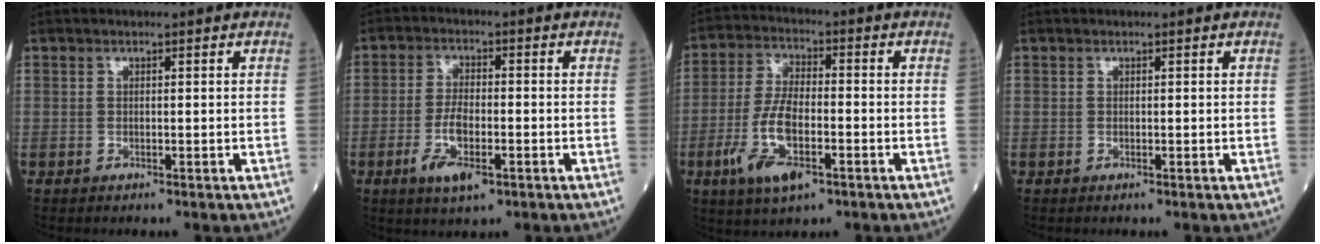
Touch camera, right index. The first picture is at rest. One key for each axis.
{"total": 6.4, "fx": -2.7, "fy": 2.0, "fz": 5.5, "tx": -0.109, "ty": -0.005, "tz": -0.046}
{"total": 9.9, "fx": -4.0, "fy": 3.2, "fz": 8.5, "tx": -0.181, "ty": -0.008, "tz": -0.073}
{"total": 0.0}